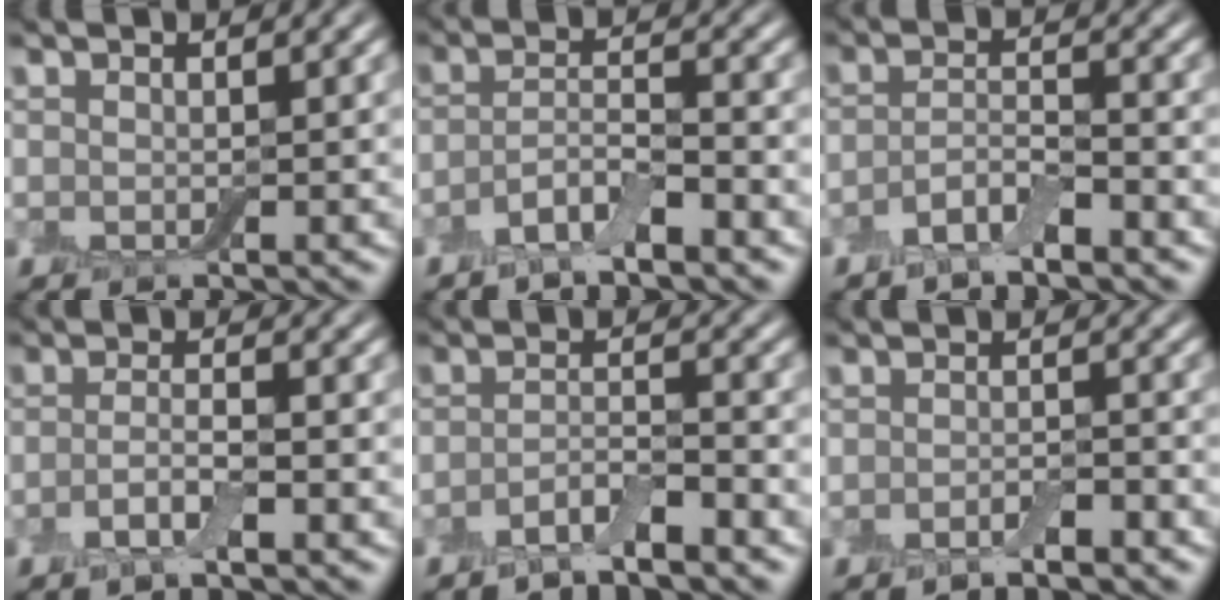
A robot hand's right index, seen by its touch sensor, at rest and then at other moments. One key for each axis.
{"total": 3.1, "fx": -2.0, "fy": 0.8, "fz": 2.3, "tx": -0.045, "ty": 0.004, "tz": -0.047}
{"total": 2.8, "fx": -1.9, "fy": 0.7, "fz": 1.9, "tx": -0.039, "ty": 0.005, "tz": -0.043}
{"total": 2.4, "fx": -1.0, "fy": 0.5, "fz": 2.1, "tx": -0.041, "ty": 0.003, "tz": -0.026}
{"total": 2.7, "fx": -1.9, "fy": 0.5, "fz": 1.8, "tx": -0.033, "ty": 0.005, "tz": -0.042}
{"total": 1.7, "fx": -1.1, "fy": 0.4, "fz": 1.3, "tx": -0.021, "ty": -0.001, "tz": -0.020}